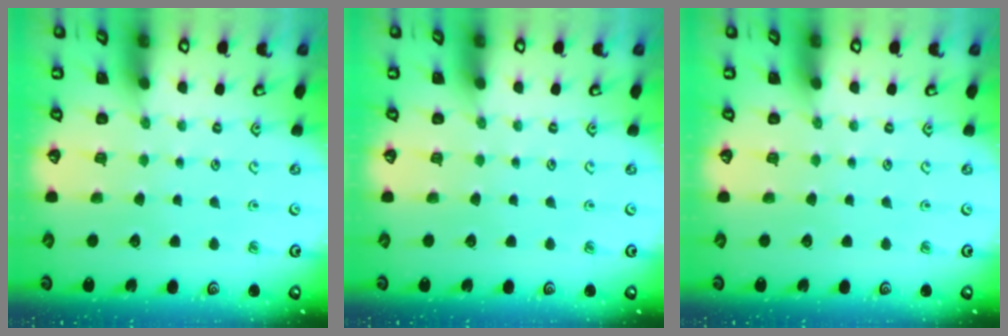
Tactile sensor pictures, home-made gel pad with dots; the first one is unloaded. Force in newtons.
{"total": 0.0}
{"total": 0.0}